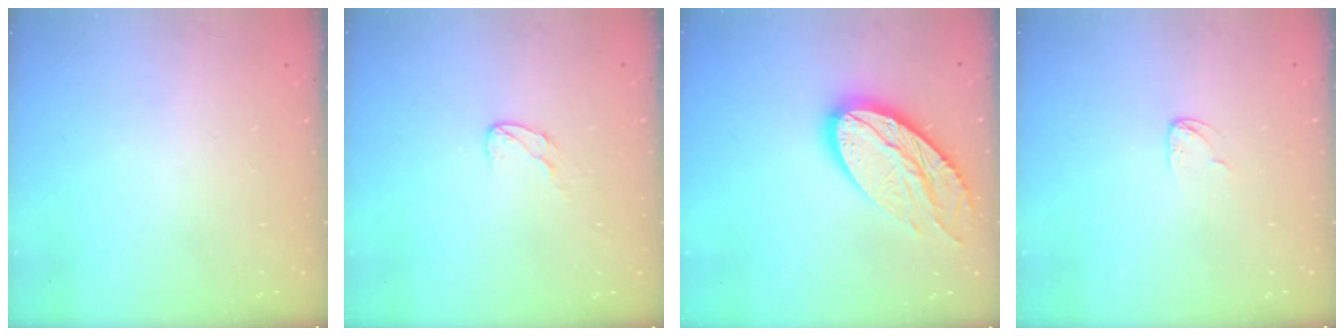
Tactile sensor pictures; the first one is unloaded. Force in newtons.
{"total": 3.0, "press": 3.0, "slide": 0.2}
{"total": 16.7, "press": 16.6, "slide": 1.4}
{"total": 4.2, "press": 4.2, "slide": 0.2}